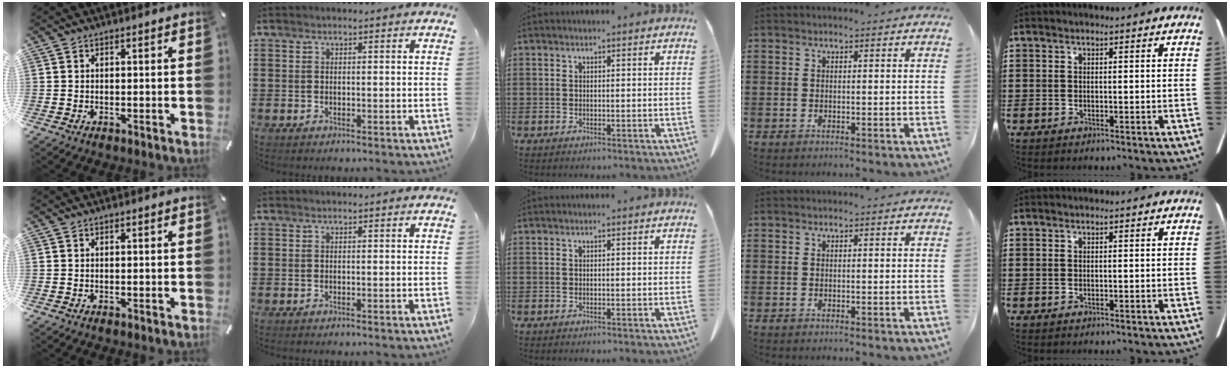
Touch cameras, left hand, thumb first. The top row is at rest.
{}